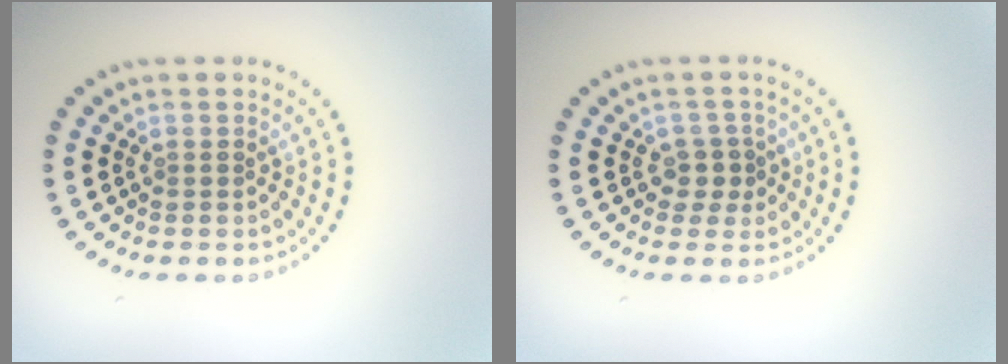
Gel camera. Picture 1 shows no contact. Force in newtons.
{"total": 1.8, "press": 1.5, "slide": 1.0}